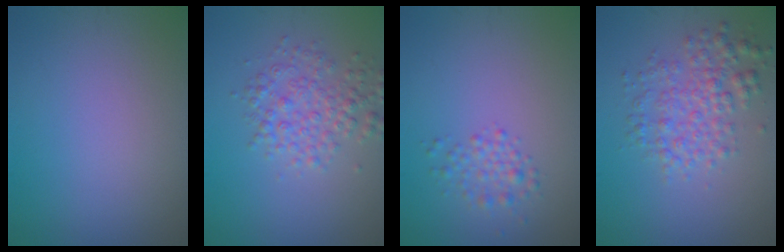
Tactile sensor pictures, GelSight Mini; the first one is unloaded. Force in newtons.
{"total": 3.4, "press": 3.4, "slide": 0.0}
{"total": 1.9, "press": 1.9, "slide": 0.0}
{"total": 3.8, "press": 3.8, "slide": 0.1}